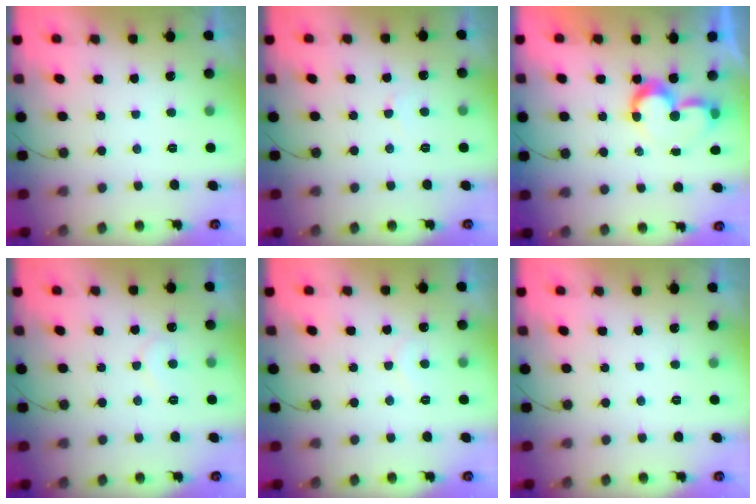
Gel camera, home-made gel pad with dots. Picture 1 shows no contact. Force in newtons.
{"total": 2.4, "press": 2.4, "slide": 0.2}
{"total": 9.5, "press": 9.5, "slide": 0.9}
{"total": 5.2, "press": 5.1, "slide": 0.4}
{"total": 4.4, "press": 4.4, "slide": 0.3}
{"total": 0.0}